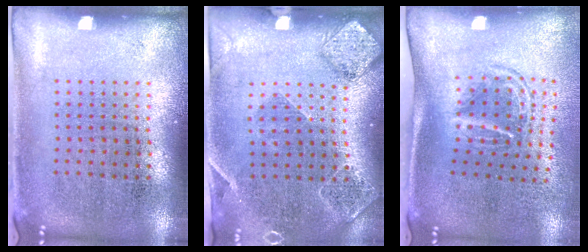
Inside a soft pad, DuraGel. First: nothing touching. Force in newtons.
{"total": 1.6, "press": 1.6, "slide": 0.3}
{"total": 1.8, "press": 1.2, "slide": 1.3}